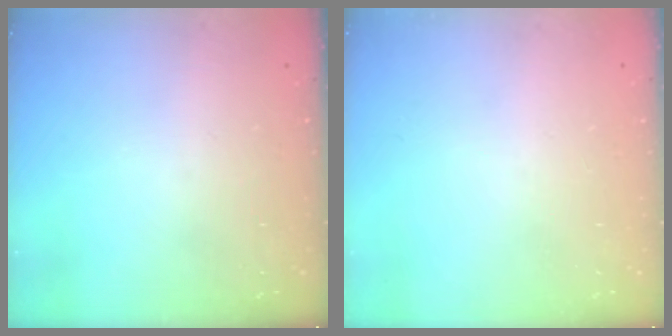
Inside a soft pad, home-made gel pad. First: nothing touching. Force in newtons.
{"total": 0.0}